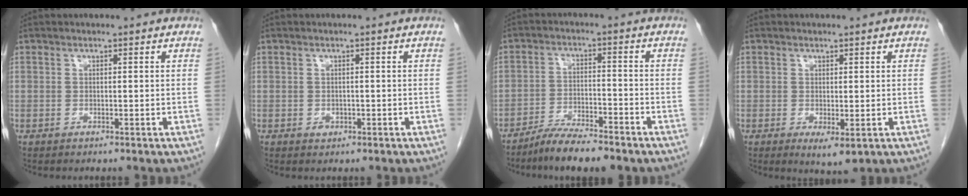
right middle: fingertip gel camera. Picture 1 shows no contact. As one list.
[{"total": 1.0, "force": [-0.3, 0.8, 0.4], "torque": [-0.008, 0.002, -0.001]}, {"total": 8.0, "force": [-6.6, 1.3, 4.4], "torque": [-0.072, -0.016, -0.112]}, {"total": 2.8, "force": [-0.6, 1.0, 2.6], "torque": [-0.037, -0.010, 0.001]}]